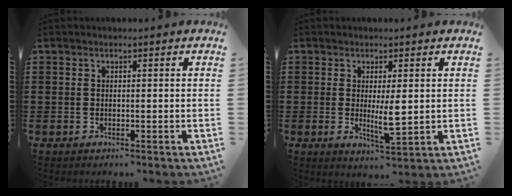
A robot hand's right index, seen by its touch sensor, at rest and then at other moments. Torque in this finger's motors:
{"motor_torque": [1.46, 0.65, 0.41, 0.10]}